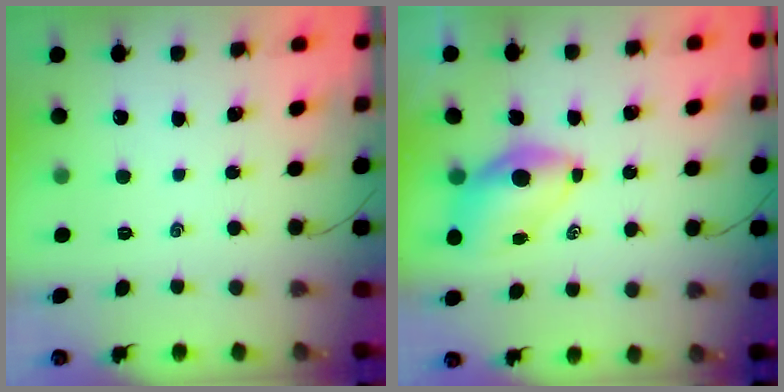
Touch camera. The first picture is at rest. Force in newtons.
{"total": 6.8, "press": 6.6, "slide": 1.6}